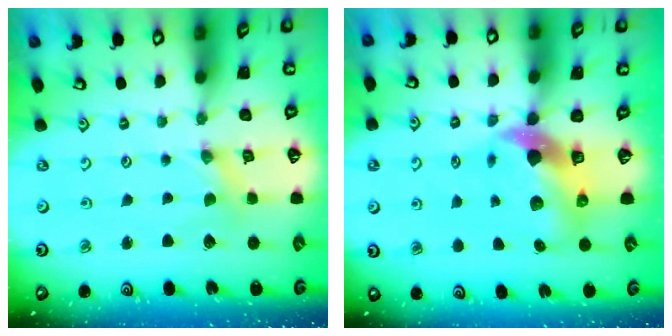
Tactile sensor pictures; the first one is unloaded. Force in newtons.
{"total": 10.2, "press": 10.1, "slide": 1.7}